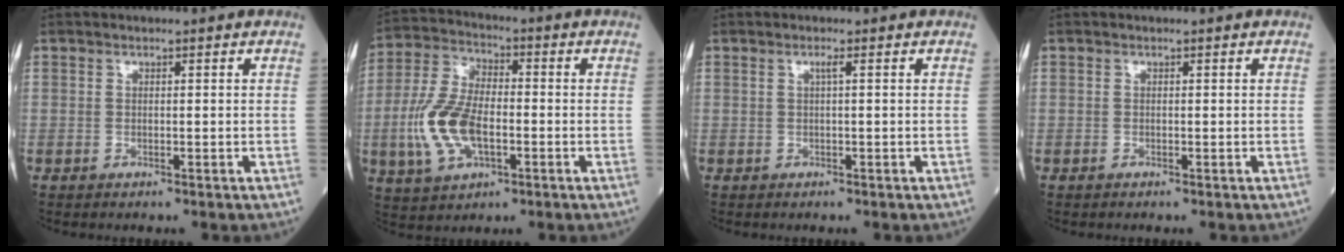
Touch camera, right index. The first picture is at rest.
{"total": 12.0, "force": [-2.8, 5.7, 10.2], "torque": [-0.232, 0.008, -0.055]}
{"total": 0.8, "force": [0.3, -0.1, 0.8], "torque": [-0.017, 0.001, 0.005]}
{"total": 0.0}